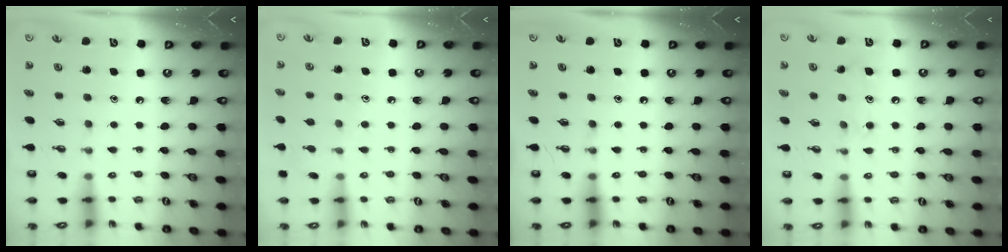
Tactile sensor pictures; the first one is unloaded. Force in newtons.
{"total": 7.8, "press": 7.8, "slide": 0.6}
{"total": 0.0}
{"total": 9.1, "press": 9.1, "slide": 0.6}